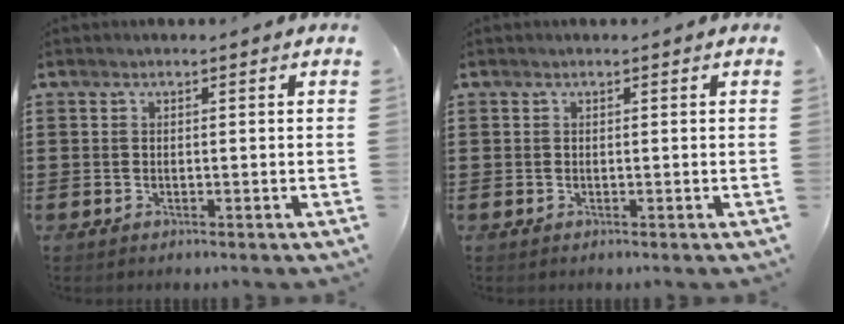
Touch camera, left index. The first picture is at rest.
{"total": 0.0}